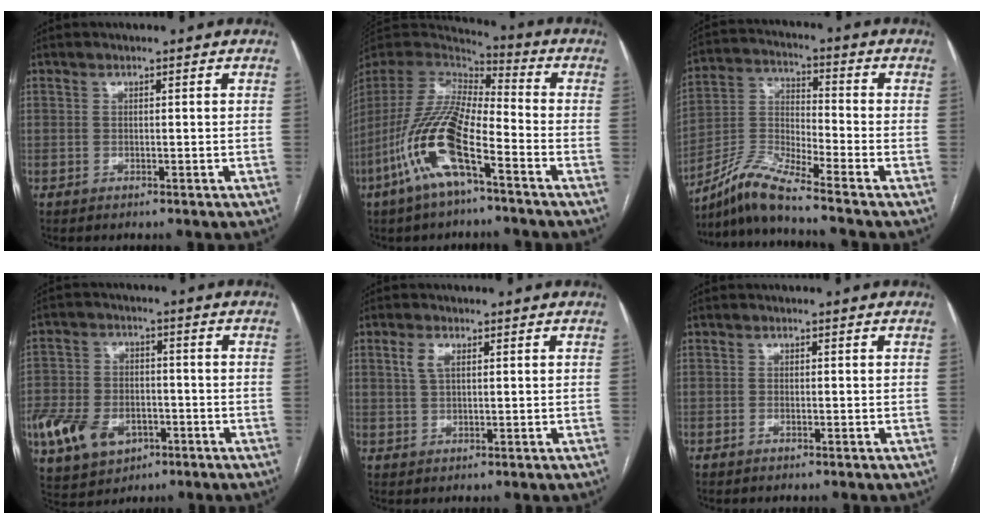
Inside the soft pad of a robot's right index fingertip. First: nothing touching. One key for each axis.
{"total": 16.2, "fx": -7.1, "fy": 4.0, "fz": 14.0, "tx": -0.304, "ty": -0.016, "tz": -0.135}
{"total": 8.7, "fx": -7.8, "fy": -1.3, "fz": 3.7, "tx": -0.091, "ty": -0.008, "tz": -0.153}
{"total": 16.9, "fx": -6.7, "fy": 11.9, "fz": 10.0, "tx": -0.249, "ty": 0.002, "tz": -0.103}
{"total": 2.8, "fx": 1.1, "fy": 1.3, "fz": 2.2, "tx": -0.049, "ty": 0.009, "tz": 0.026}
{"total": 0.6, "fx": -0.3, "fy": 0.2, "fz": 0.5, "tx": -0.011, "ty": -0.005, "tz": -0.005}